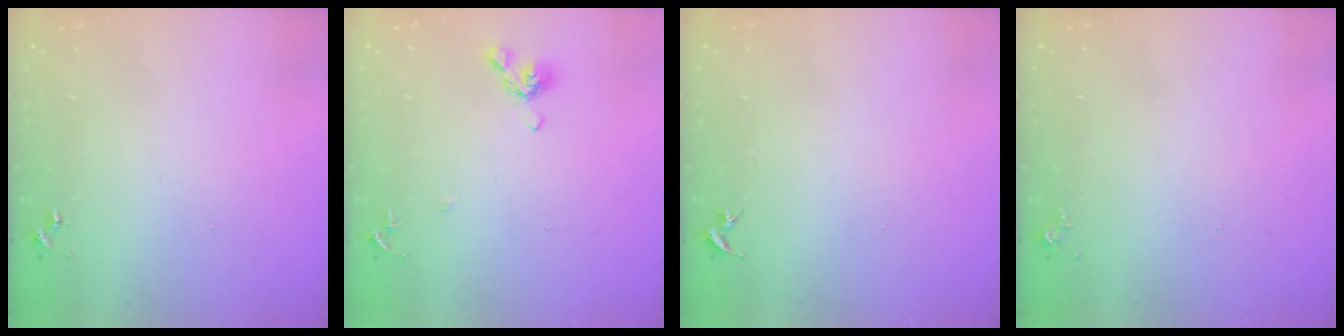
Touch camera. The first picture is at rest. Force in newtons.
{"total": 8.7, "press": 8.5, "slide": 1.8}
{"total": 0.0}
{"total": 3.5, "press": 3.4, "slide": 0.5}